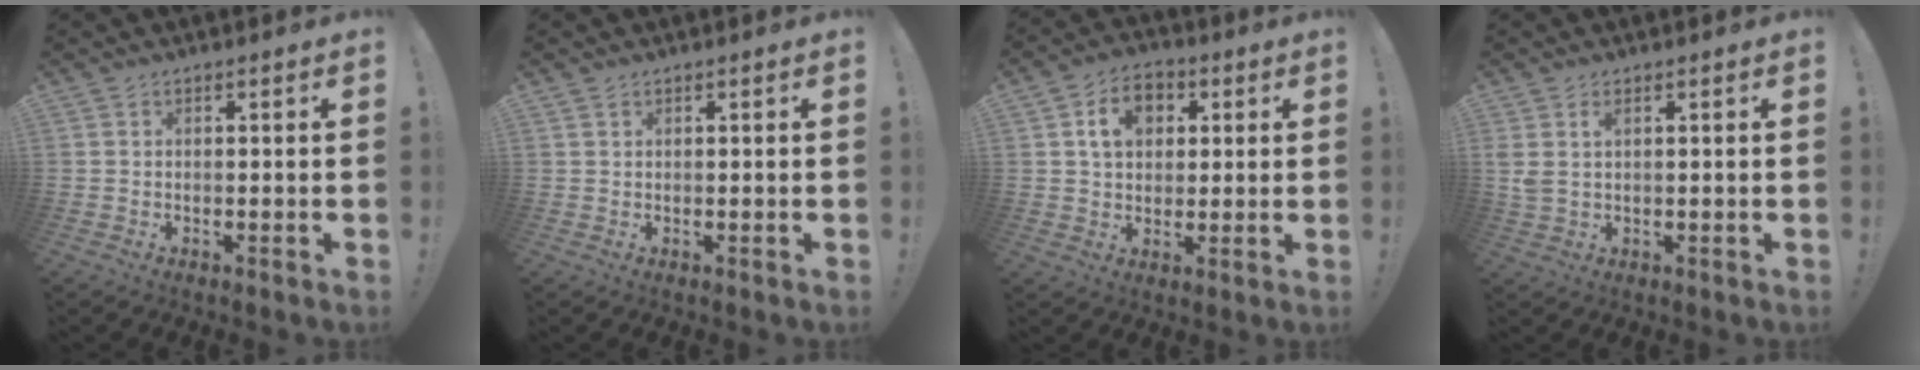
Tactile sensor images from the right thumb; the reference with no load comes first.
{"total": 0.8, "force": [0.6, 0.5, 0.2], "torque": [-0.003, 0.000, 0.012]}
{"total": 9.2, "force": [3.0, 7.0, 5.1], "torque": [-0.079, 0.005, 0.056]}
{"total": 3.3, "force": [1.5, 1.4, 2.6], "torque": [-0.042, -0.004, 0.025]}